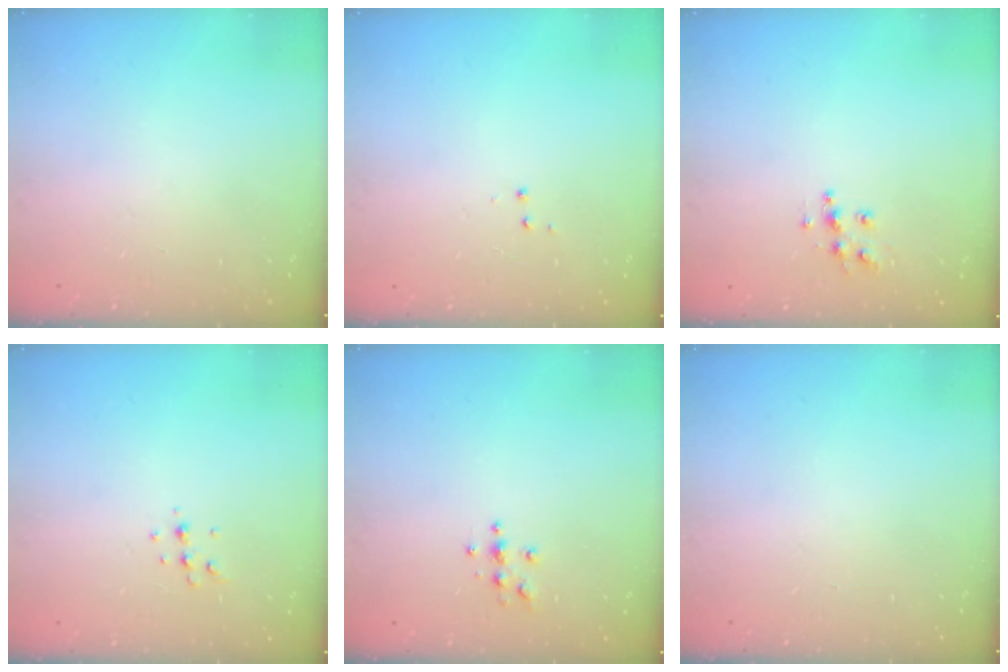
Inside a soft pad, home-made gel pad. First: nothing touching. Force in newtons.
{"total": 2.9, "press": 2.8, "slide": 0.4}
{"total": 7.3, "press": 7.3, "slide": 0.1}
{"total": 4.8, "press": 4.7, "slide": 1.1}
{"total": 4.0, "press": 3.9, "slide": 0.4}
{"total": 0.0}